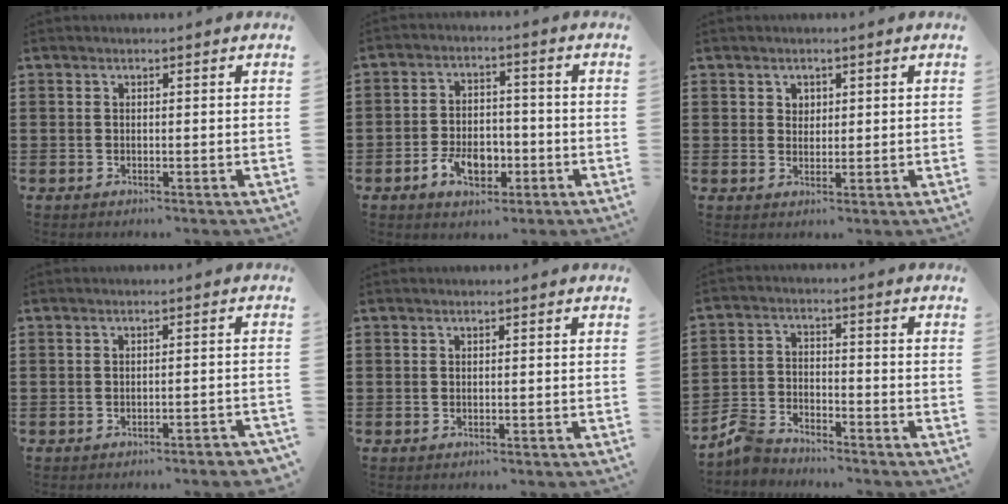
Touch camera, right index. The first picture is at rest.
{"total": 5.8, "force": [-2.5, 3.8, 3.7], "torque": [-0.060, 0.007, -0.045]}
{"total": 1.6, "force": [1.0, 1.3, 0.2], "torque": [-0.007, 0.006, 0.019]}
{"total": 1.4, "force": [-1.3, -0.1, 0.6], "torque": [-0.011, -0.003, -0.026]}
{"total": 0.0}
{"total": 5.3, "force": [-5.0, 1.5, 0.9], "torque": [-0.036, 0.007, -0.106]}